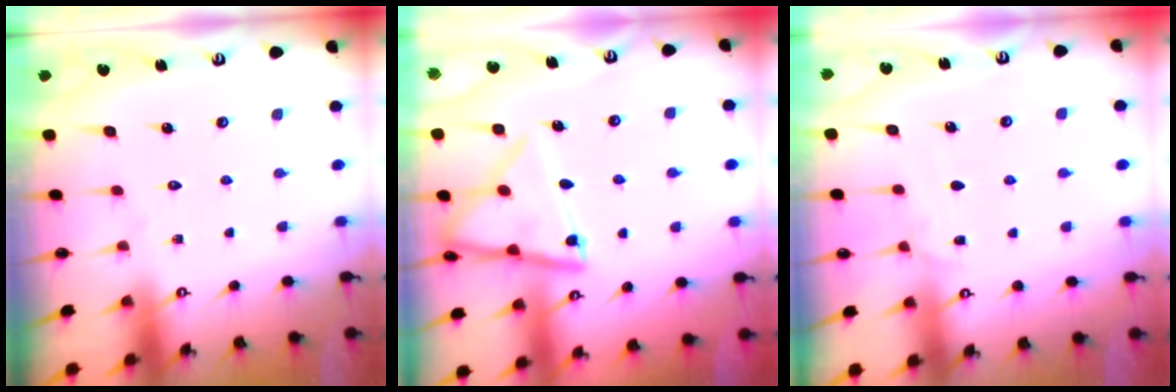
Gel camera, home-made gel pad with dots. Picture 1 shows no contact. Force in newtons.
{"total": 13.6, "press": 13.6, "slide": 1.1}
{"total": 4.4, "press": 4.4, "slide": 0.5}